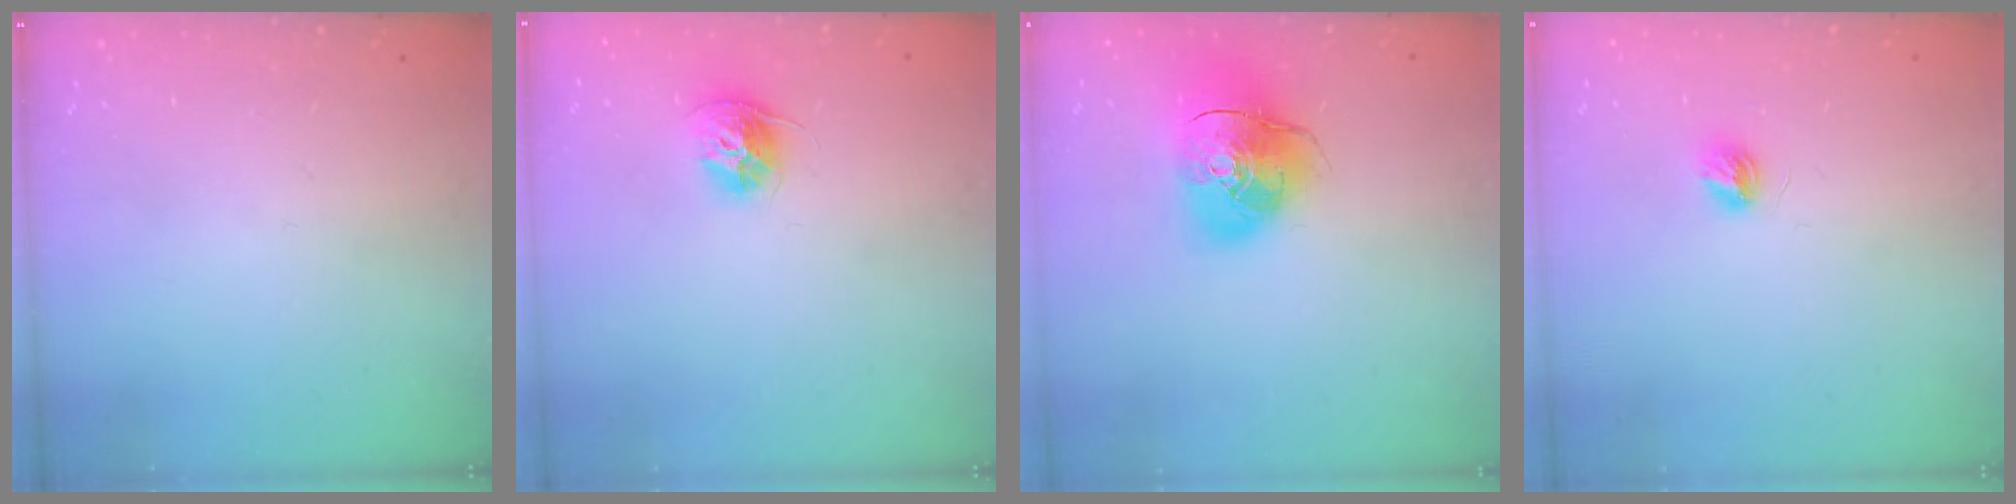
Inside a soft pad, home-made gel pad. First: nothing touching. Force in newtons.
{"total": 10.5, "press": 10.4, "slide": 0.8}
{"total": 14.0, "press": 13.8, "slide": 2.4}
{"total": 4.9, "press": 4.9, "slide": 0.4}